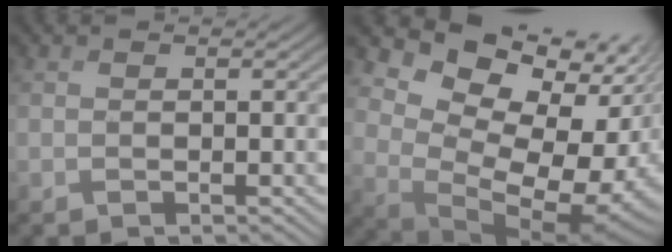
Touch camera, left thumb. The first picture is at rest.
{"total": 13.9, "force": [2.8, 9.6, 9.7], "torque": [-0.166, -0.015, 0.076]}